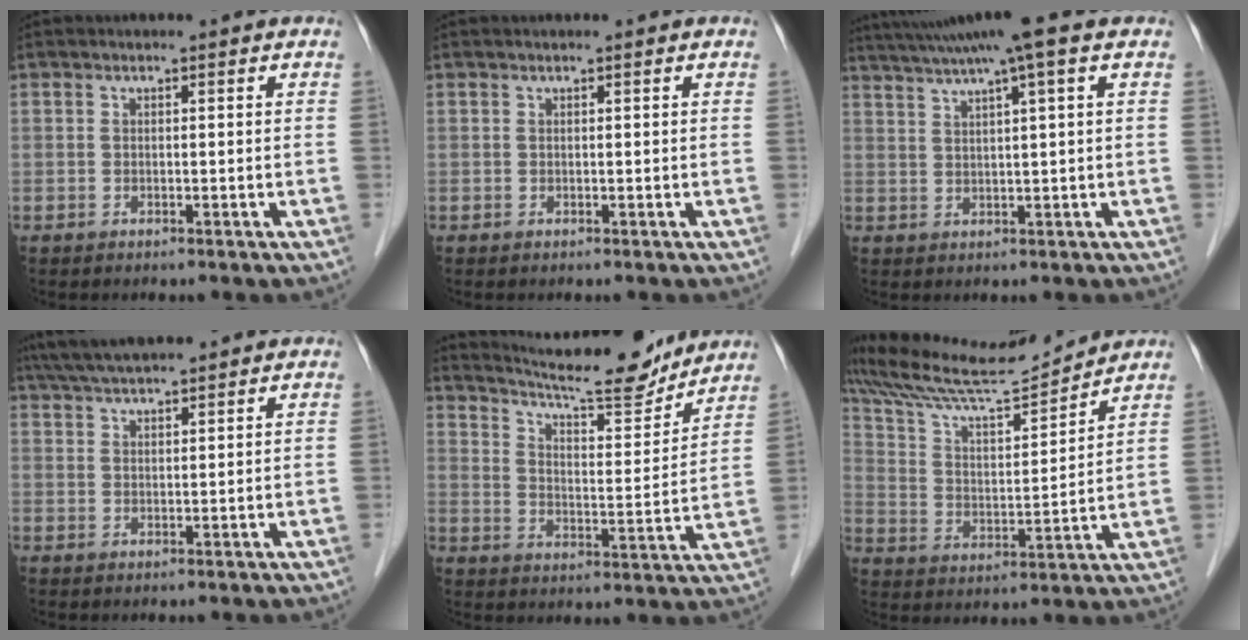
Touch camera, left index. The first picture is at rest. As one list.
[{"total": 0.0}, {"total": 10.1, "force": [7.3, -1.3, 6.9], "torque": [-0.123, 0.028, 0.103]}, {"total": 8.5, "force": [7.6, 0.7, 3.8], "torque": [-0.068, 0.034, 0.123]}, {"total": 17.0, "force": [15.6, 1.5, 6.3], "torque": [-0.110, -0.015, 0.229]}, {"total": 14.5, "force": [13.9, -0.1, 4.2], "torque": [-0.088, 0.002, 0.244]}]